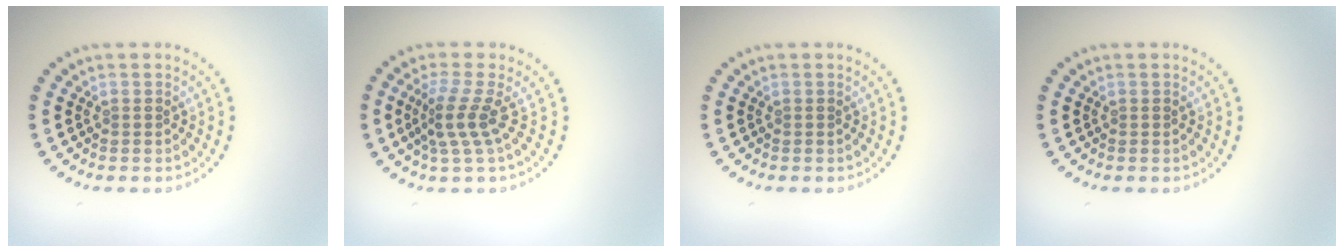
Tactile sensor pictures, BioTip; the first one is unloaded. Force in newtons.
{"total": 2.9, "press": 1.9, "slide": 2.2}
{"total": 0.0}
{"total": 0.0}